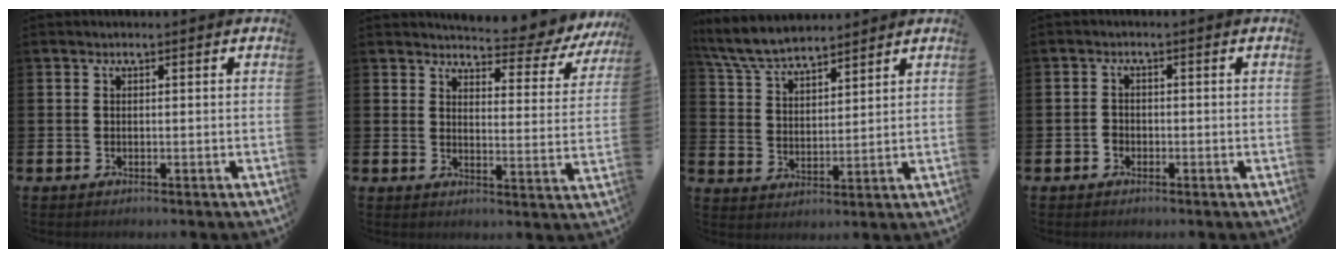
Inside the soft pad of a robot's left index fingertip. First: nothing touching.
{"total": 5.1, "force": [4.9, 1.2, 1.0], "torque": [-0.027, -0.047, 0.078]}
{"total": 7.0, "force": [6.6, 1.4, 1.8], "torque": [-0.060, -0.024, 0.122]}
{"total": 1.5, "force": [-0.8, 1.2, 0.3], "torque": [0.000, 0.001, -0.020]}